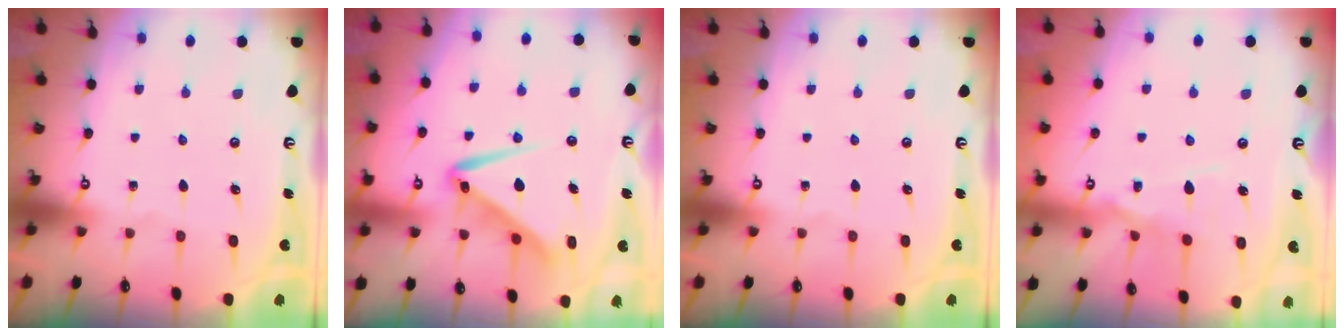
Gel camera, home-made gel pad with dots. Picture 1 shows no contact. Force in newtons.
{"total": 10.9, "press": 10.8, "slide": 1.0}
{"total": 0.0}
{"total": 9.6, "press": 9.6, "slide": 0.9}